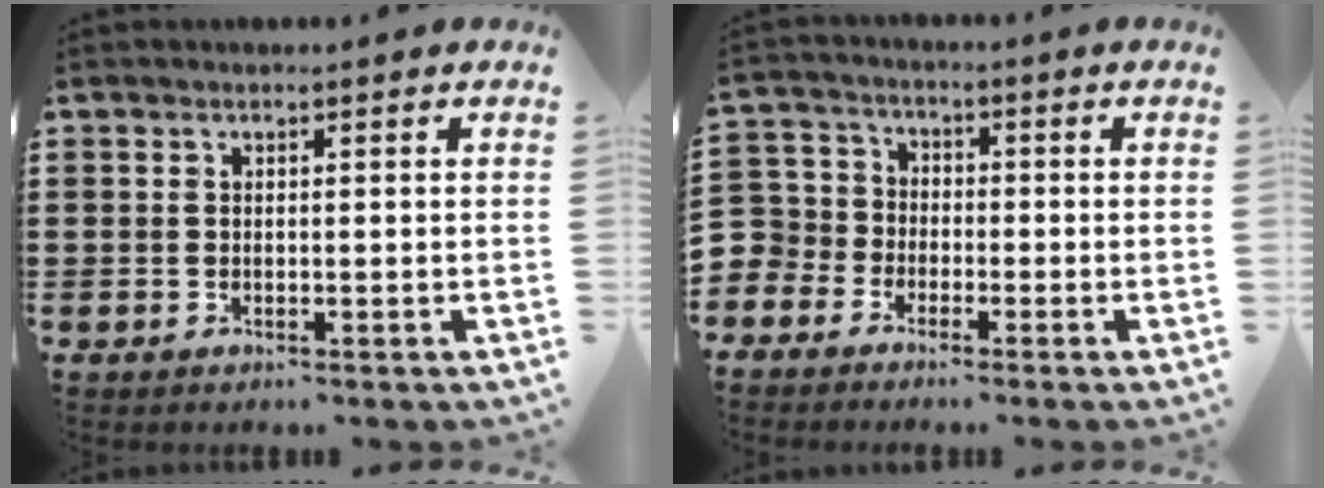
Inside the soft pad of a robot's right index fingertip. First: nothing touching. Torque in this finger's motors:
{"motor_torque": [2.14, 0.00, 0.22, 0.00]}